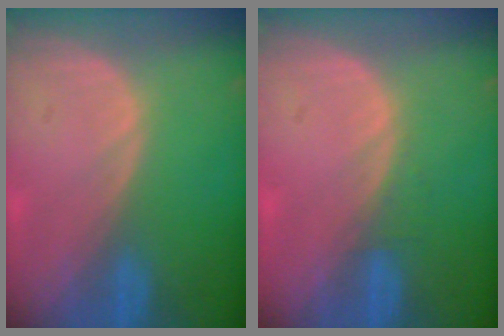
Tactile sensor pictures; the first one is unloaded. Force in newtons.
{"total": 1.0, "press": 0.9, "slide": 0.3}